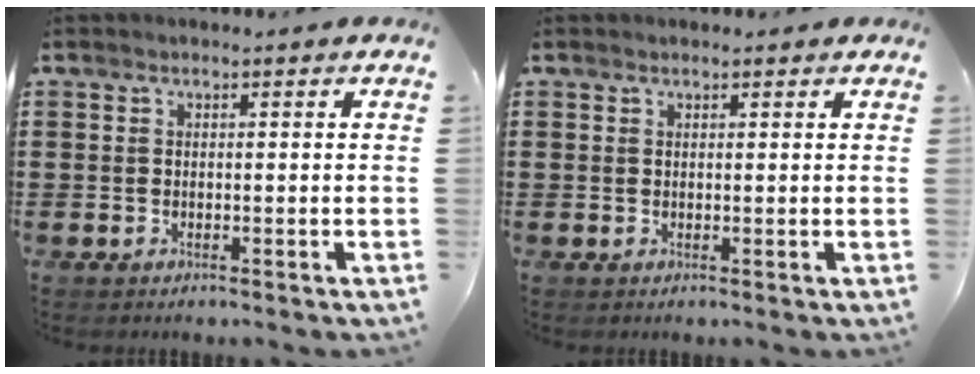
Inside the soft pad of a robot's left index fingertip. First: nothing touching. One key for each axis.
{"total": 0.5, "fx": 0.4, "fy": 0.3, "fz": 0.2, "tx": -0.005, "ty": 0.003, "tz": 0.007}